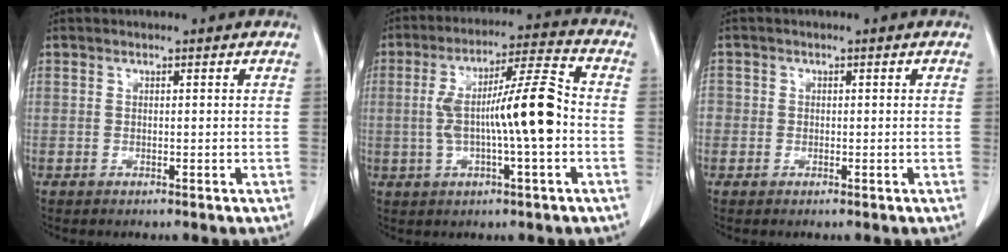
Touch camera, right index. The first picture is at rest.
{"total": 12.4, "force": [-1.1, 1.0, 12.3], "torque": [-0.217, 0.022, -0.021]}
{"total": 1.5, "force": [-0.4, 1.4, 0.2], "torque": [0.003, 0.004, -0.011]}